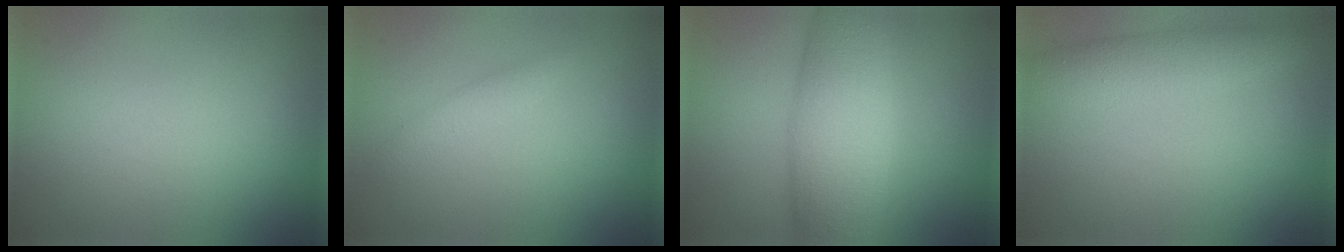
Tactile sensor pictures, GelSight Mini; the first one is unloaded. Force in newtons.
{"total": 1.3, "press": 1.3, "slide": 0.0}
{"total": 8.6, "press": 8.6, "slide": 0.2}
{"total": 3.3, "press": 3.3, "slide": 0.1}